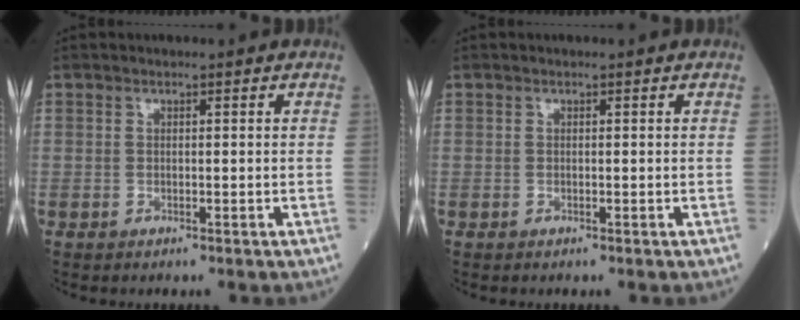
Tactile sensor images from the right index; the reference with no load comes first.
{"total": 0.0}